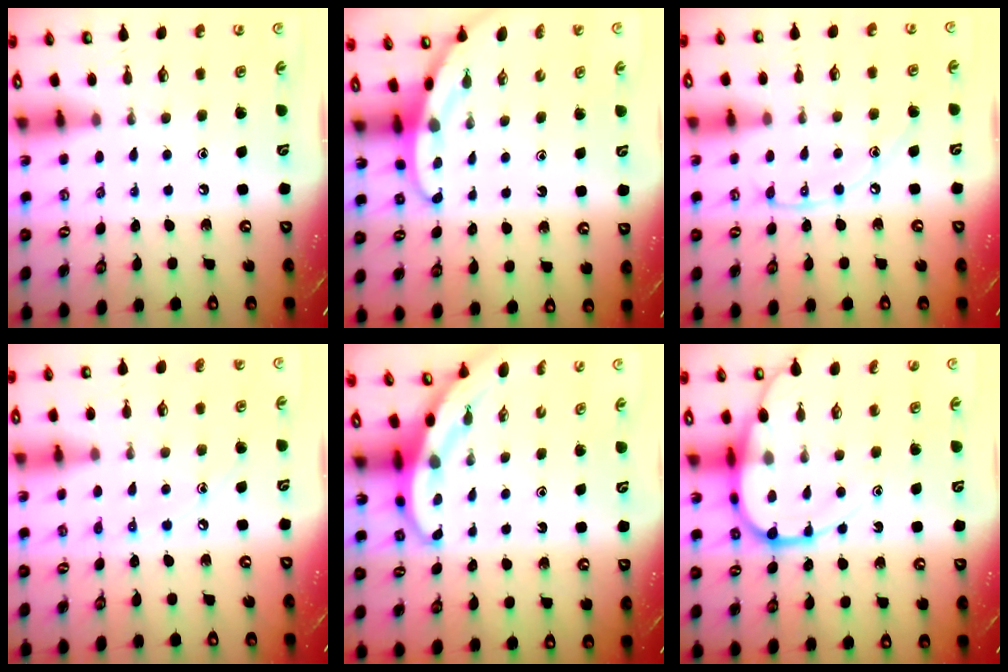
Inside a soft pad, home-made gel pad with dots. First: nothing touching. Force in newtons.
{"total": 3.4, "press": 3.4, "slide": 0.1}
{"total": 10.0, "press": 9.9, "slide": 1.0}
{"total": 5.8, "press": 5.8, "slide": 0.3}
{"total": 3.8, "press": 3.8, "slide": 0.2}
{"total": 12.5, "press": 12.5, "slide": 1.1}